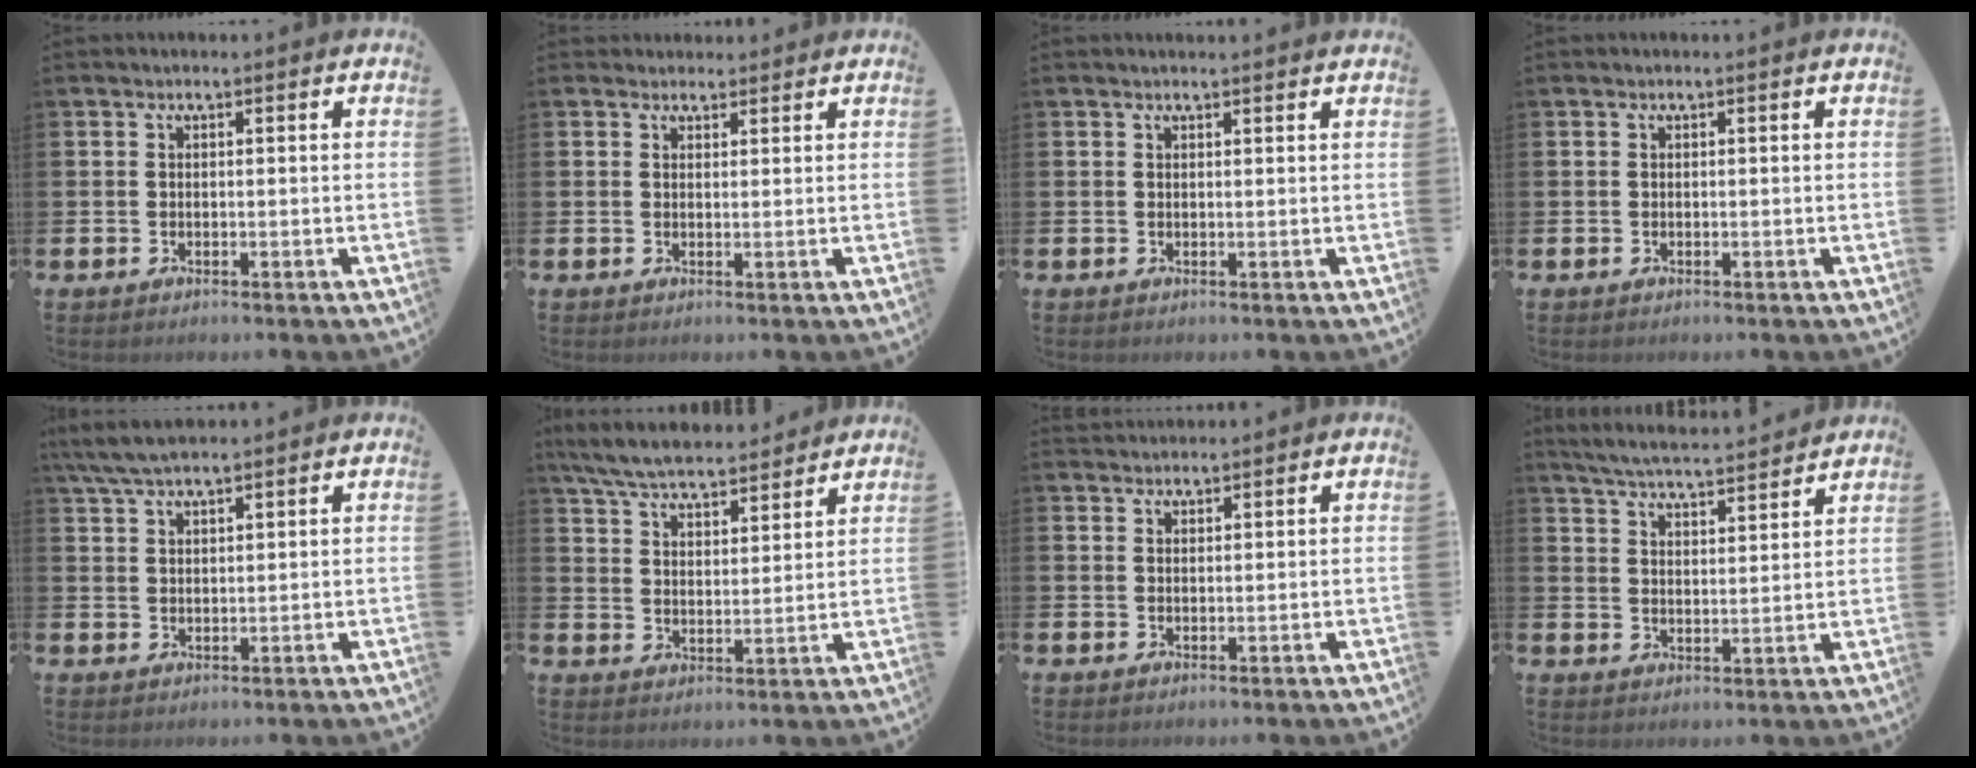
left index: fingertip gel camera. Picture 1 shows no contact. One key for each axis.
{"total": 2.1, "fx": 1.9, "fy": 0.8, "fz": -0.2, "tx": 0.020, "ty": -0.008, "tz": 0.031}
{"total": 0.8, "fx": 0.8, "fy": -0.1, "fz": 0.1, "tx": 0.009, "ty": -0.005, "tz": 0.013}
{"total": 0.0}
{"total": 4.9, "fx": 4.2, "fy": 0.8, "fz": 2.2, "tx": -0.056, "ty": -0.008, "tz": 0.079}
{"total": 6.9, "fx": 6.6, "fy": 1.1, "fz": 1.6, "tx": -0.057, "ty": -0.034, "tz": 0.118}
{"total": 1.7, "fx": 1.7, "fy": 0.4, "fz": -0.1, "tx": 0.013, "ty": -0.008, "tz": 0.029}
{"total": 5.4, "fx": 5.4, "fy": 0.0, "fz": 0.8, "tx": -0.036, "ty": -0.036, "tz": 0.094}